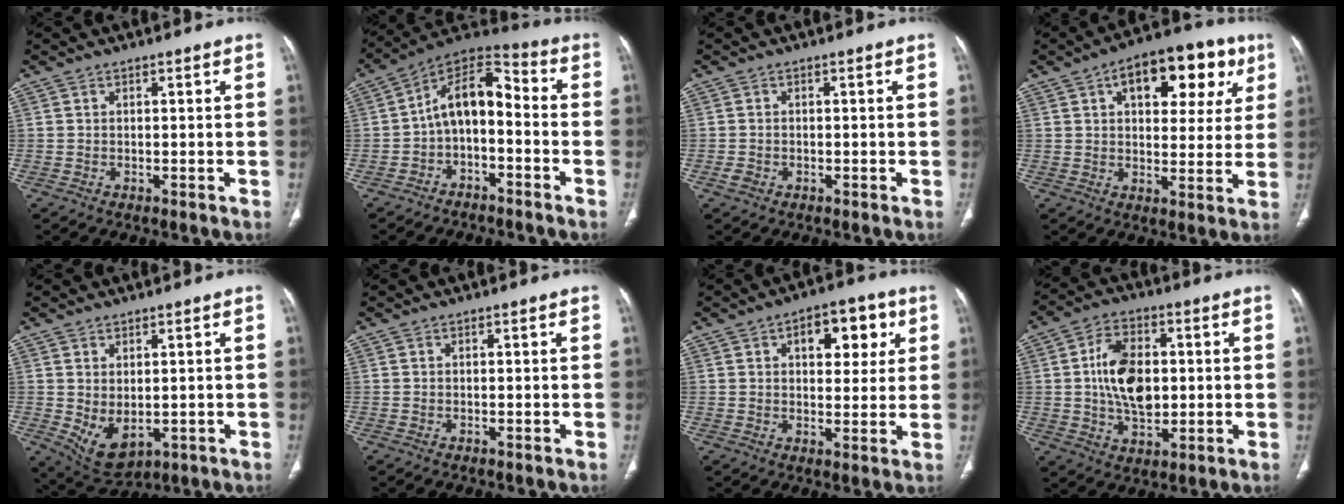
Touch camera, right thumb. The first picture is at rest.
{"total": 11.4, "force": [-2.7, 6.5, 9.0], "torque": [-0.136, 0.070, -0.055]}
{"total": 1.3, "force": [-0.6, 1.0, 0.6], "torque": [-0.015, 0.004, -0.010]}
{"total": 17.5, "force": [7.4, 9.4, 12.9], "torque": [-0.126, 0.002, 0.099]}
{"total": 7.0, "force": [-0.6, 4.2, 5.6], "torque": [-0.086, -0.008, 0.015]}
{"total": 0.0}
{"total": 10.7, "force": [4.2, 5.9, 7.9], "torque": [-0.065, -0.003, 0.055]}
{"total": 12.5, "force": [0.9, 7.8, 9.7], "torque": [-0.152, 0.003, 0.019]}